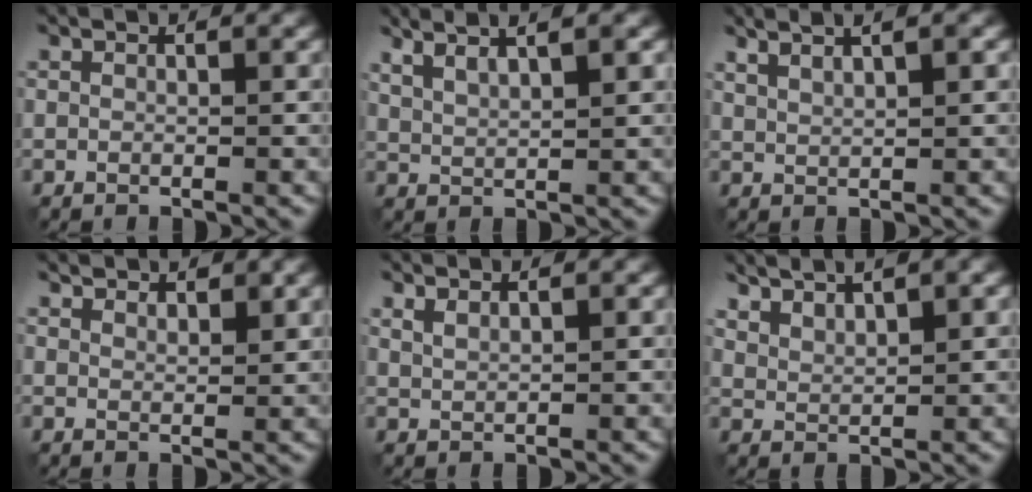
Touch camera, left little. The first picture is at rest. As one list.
[{"total": 5.7, "force": [3.6, 1.7, 4.0], "torque": [-0.051, 0.024, 0.039]}, {"total": 4.4, "force": [2.7, 1.4, 3.2], "torque": [-0.032, 0.018, 0.026]}, {"total": 2.8, "force": [2.5, 0.7, 1.0], "torque": [-0.011, -0.003, 0.039]}, {"total": 1.4, "force": [1.1, 0.4, 0.8], "torque": [-0.015, -0.001, 0.018]}, {"total": 4.1, "force": [3.5, 0.9, 2.0], "torque": [-0.034, 0.007, 0.054]}]